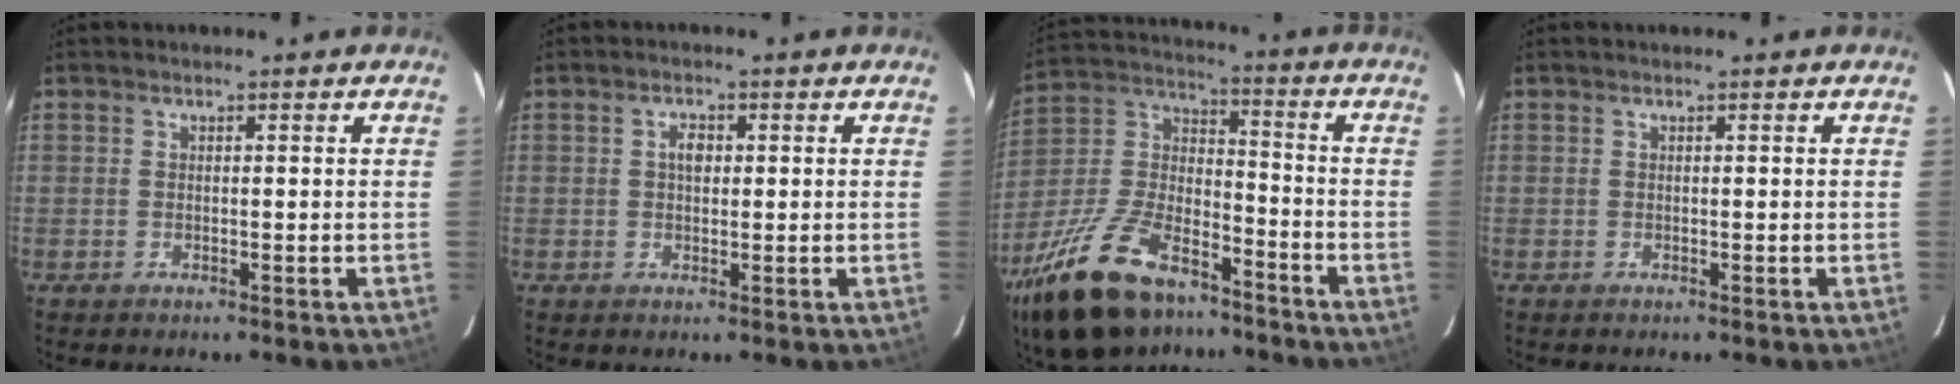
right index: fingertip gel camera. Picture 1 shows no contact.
{"total": 2.3, "force": [0.4, 1.5, 1.7], "torque": [-0.028, 0.008, 0.005]}
{"total": 25.1, "force": [-16.6, 11.7, 14.6], "torque": [-0.308, -0.001, -0.282]}
{"total": 0.0}